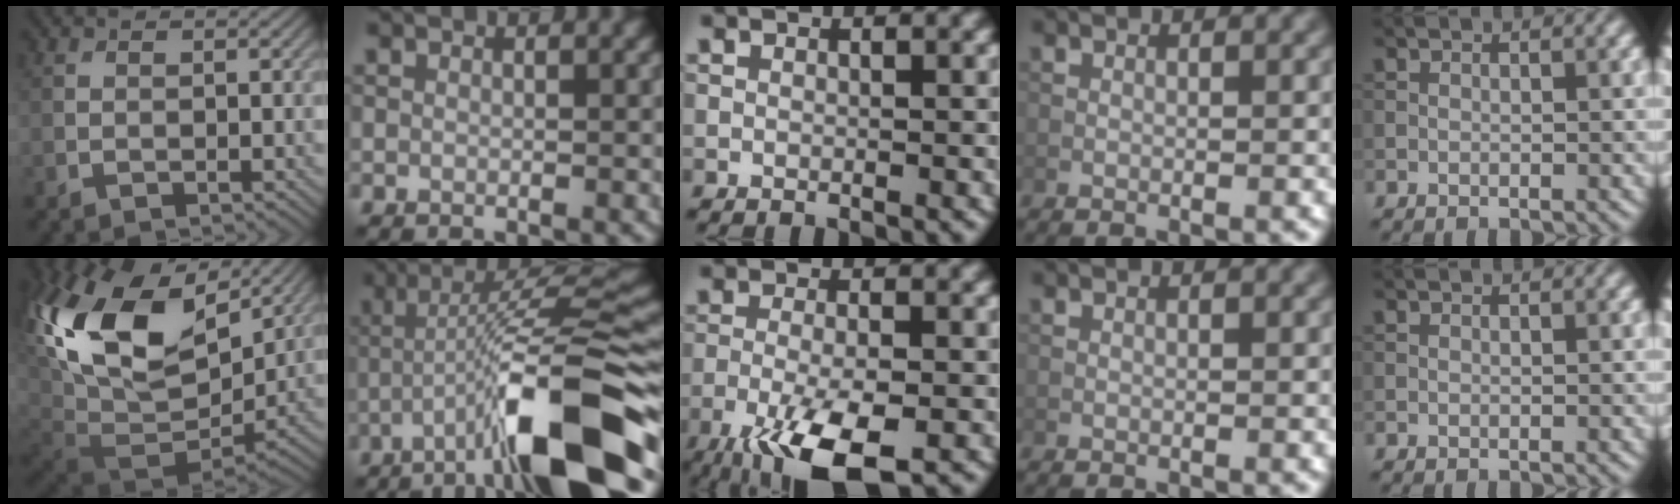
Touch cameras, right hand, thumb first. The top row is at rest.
{"thumb": {"total": 21.1, "force": [7.7, 12.9, 14.9], "torque": [-0.327, 0.015, 0.158]}, "index": {"total": 13.2, "force": [-6.3, 2.2, 11.4], "torque": [-0.174, 0.021, -0.099]}, "middle": {"total": 8.7, "force": [-4.9, 2.6, 6.6], "torque": [-0.141, -0.022, -0.090]}}